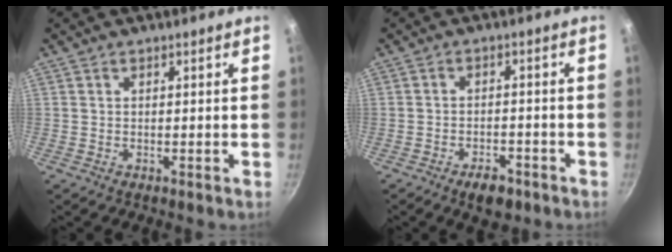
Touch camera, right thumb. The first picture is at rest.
{"total": 5.2, "force": [-3.4, 2.6, 3.1], "torque": [-0.036, 0.024, -0.045]}